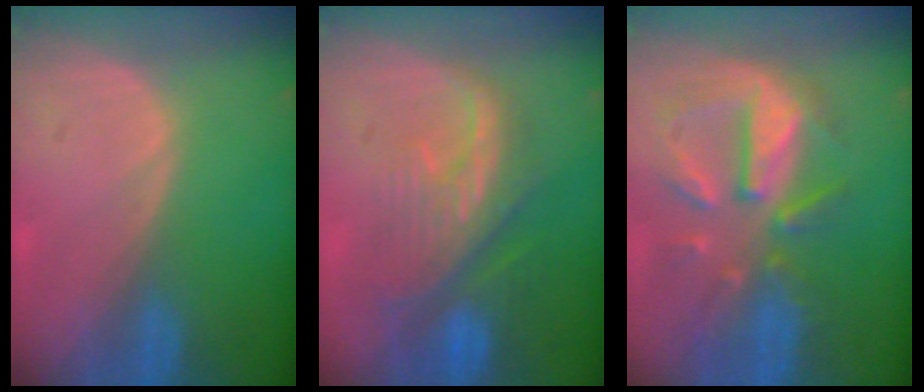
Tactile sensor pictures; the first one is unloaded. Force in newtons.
{"total": 10.2, "press": 8.9, "slide": 4.9}
{"total": 10.3, "press": 9.3, "slide": 4.4}